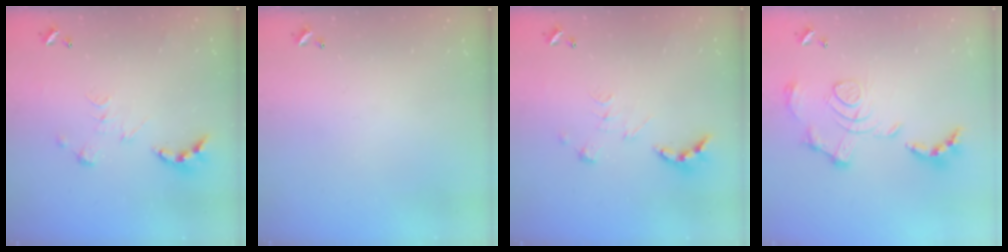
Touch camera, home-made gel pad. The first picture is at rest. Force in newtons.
{"total": 0.0}
{"total": 2.7, "press": 2.2, "slide": 1.5}
{"total": 1.7, "press": 1.1, "slide": 1.3}